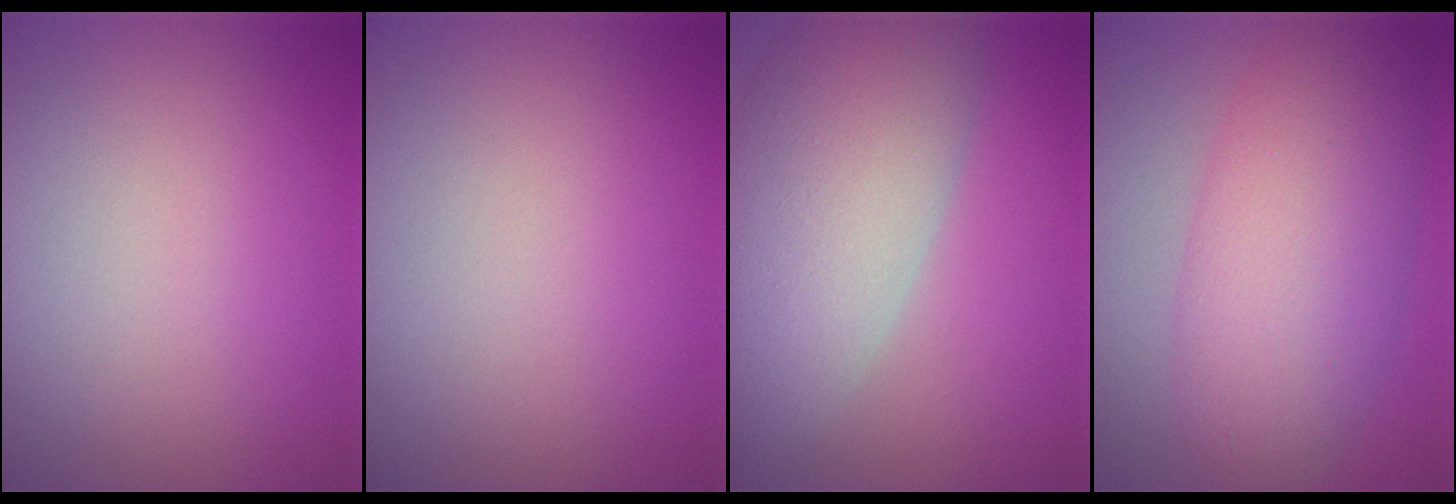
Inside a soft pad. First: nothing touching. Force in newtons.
{"total": 0.0}
{"total": 9.9, "press": 9.9, "slide": 1.0}
{"total": 8.2, "press": 8.1, "slide": 0.2}